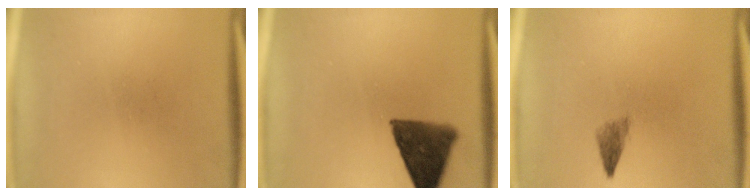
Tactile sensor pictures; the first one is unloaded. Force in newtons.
{"total": 11.1}
{"total": 1.9}